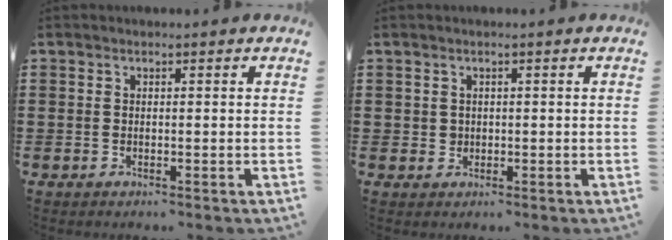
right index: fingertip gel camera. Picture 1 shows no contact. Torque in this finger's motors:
{"motor_torque": [-0.71, 1.09, 0.00, 0.01]}